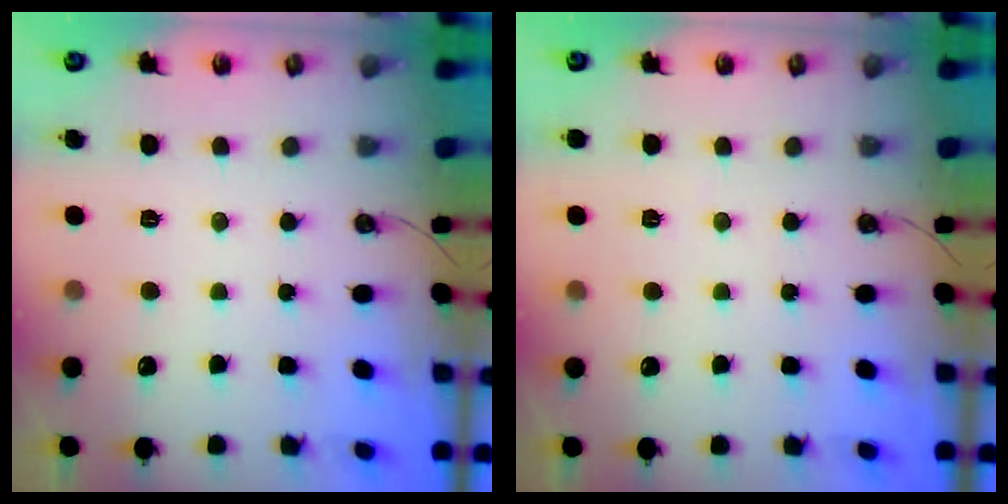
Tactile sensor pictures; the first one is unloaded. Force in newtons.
{"total": 1.1, "press": 0.7, "slide": 0.8}